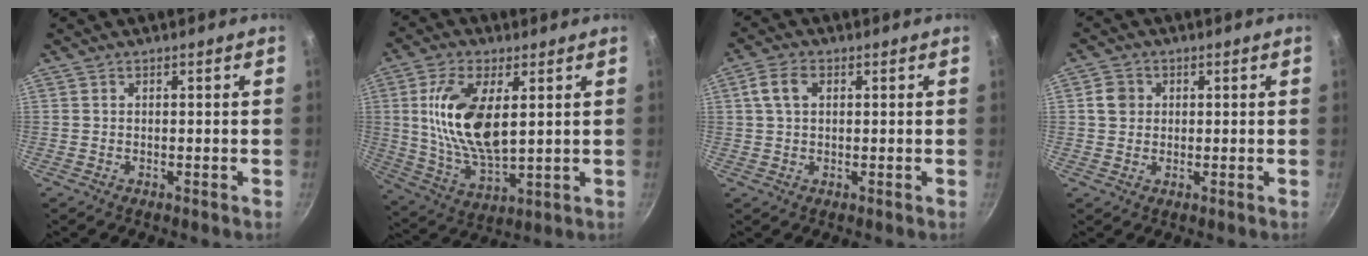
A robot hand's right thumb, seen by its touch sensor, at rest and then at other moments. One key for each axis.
{"total": 15.4, "fx": 3.2, "fy": 7.3, "fz": 13.2, "tx": -0.250, "ty": -0.015, "tz": 0.067}
{"total": 4.7, "fx": 1.2, "fy": 3.0, "fz": 3.4, "tx": -0.061, "ty": 0.009, "tz": 0.020}
{"total": 3.7, "fx": 0.6, "fy": 3.3, "fz": 1.5, "tx": -0.008, "ty": 0.006, "tz": 0.006}